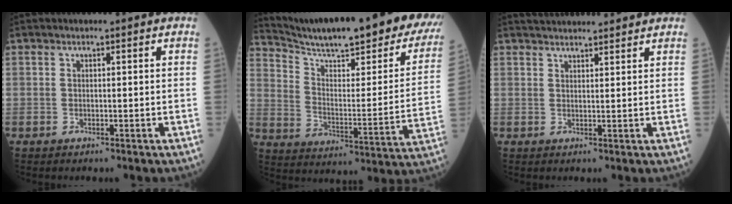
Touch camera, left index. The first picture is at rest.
{"total": 29.7, "force": [25.4, 4.0, 15.0], "torque": [-0.232, -0.074, 0.335]}
{"total": 7.8, "force": [7.4, 1.2, 2.3], "torque": [-0.033, 0.033, 0.101]}